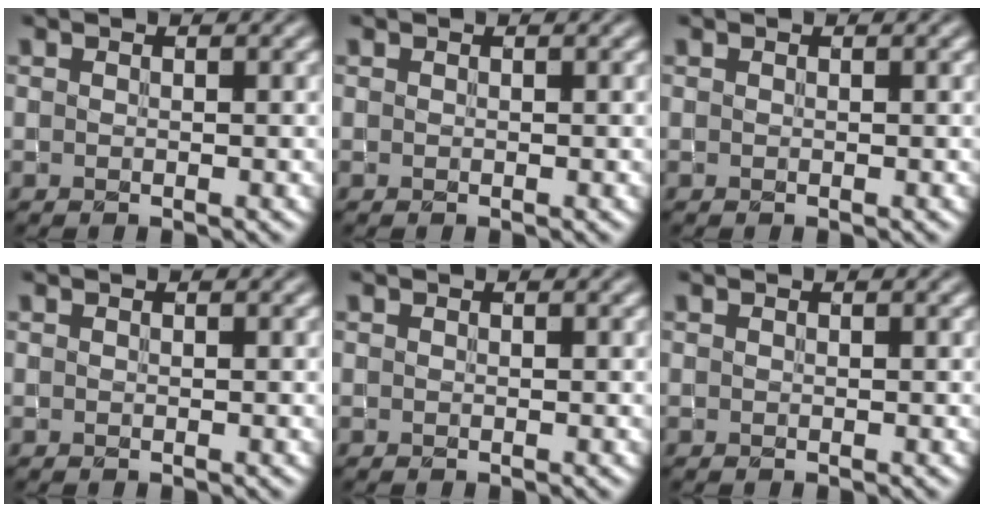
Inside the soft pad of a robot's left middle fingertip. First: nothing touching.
{"total": 0.0}
{"total": 0.0}
{"total": 0.0}
{"total": 0.0}
{"total": 0.0}